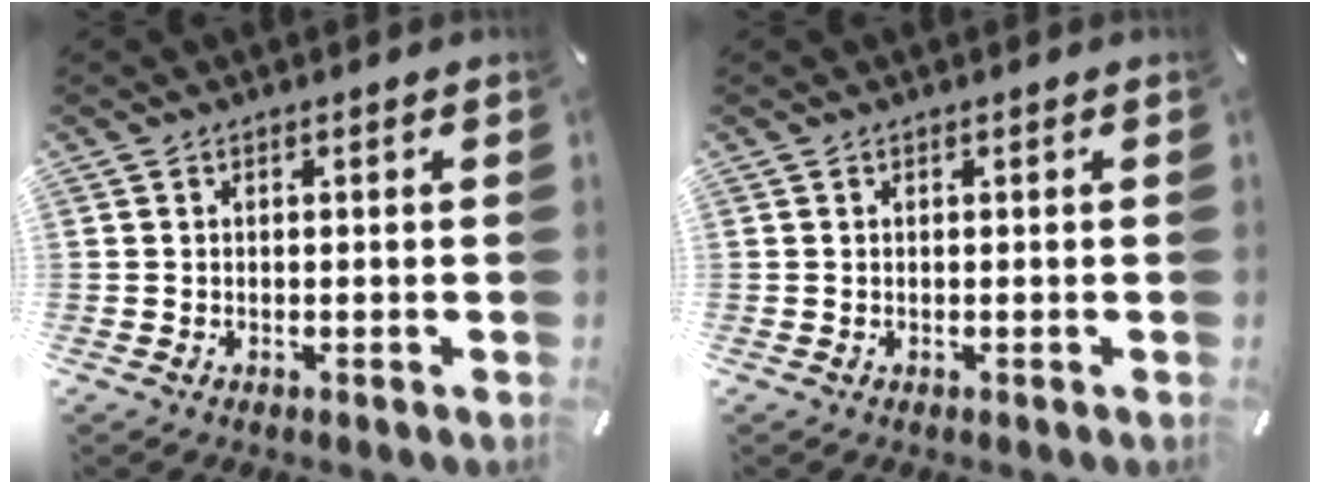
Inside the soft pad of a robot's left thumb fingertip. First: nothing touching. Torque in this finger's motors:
{"motor_torque": [-0.01, -0.02, 0.01, -0.01, 0.00]}